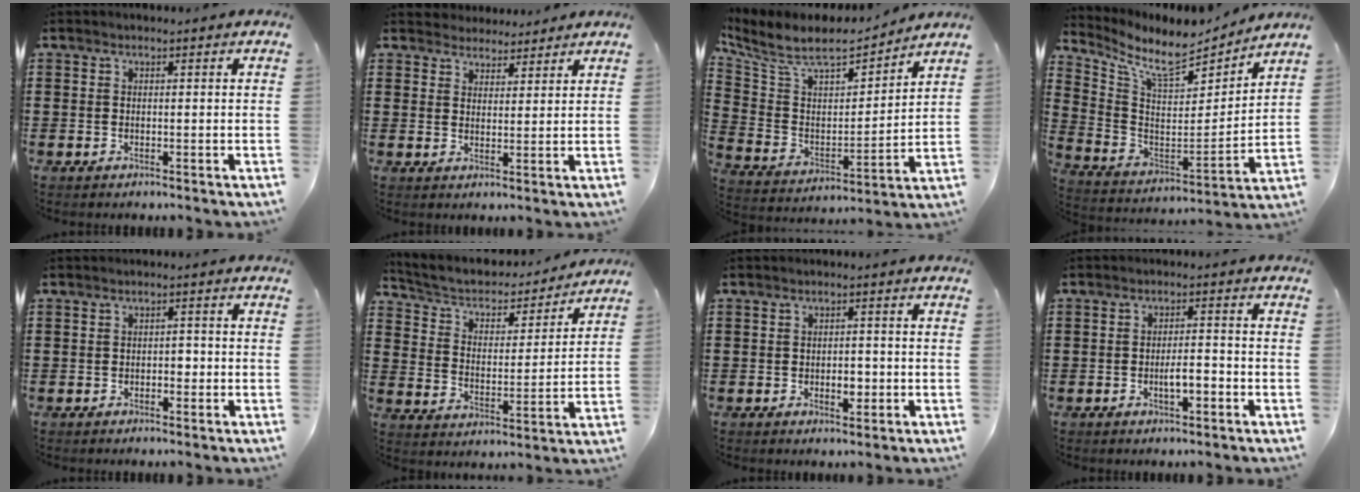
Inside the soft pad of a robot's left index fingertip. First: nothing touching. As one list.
[{"total": 3.4, "force": [3.2, 1.2, -0.3], "torque": [-0.008, -0.004, 0.061]}, {"total": 8.8, "force": [7.3, 2.7, 4.0], "torque": [-0.115, -0.049, 0.123]}, {"total": 9.7, "force": [8.2, 2.5, 4.6], "torque": [-0.121, -0.059, 0.138]}, {"total": 1.4, "force": [-0.6, 0.9, 1.0], "torque": [-0.022, 0.002, -0.014]}, {"total": 4.6, "force": [3.9, 1.8, 1.6], "torque": [-0.055, -0.028, 0.059]}, {"total": 2.6, "force": [-0.6, 1.5, 2.1], "torque": [-0.033, 0.000, -0.015]}, {"total": 3.4, "force": [-1.3, 1.0, 3.1], "torque": [-0.055, 0.004, -0.025]}]